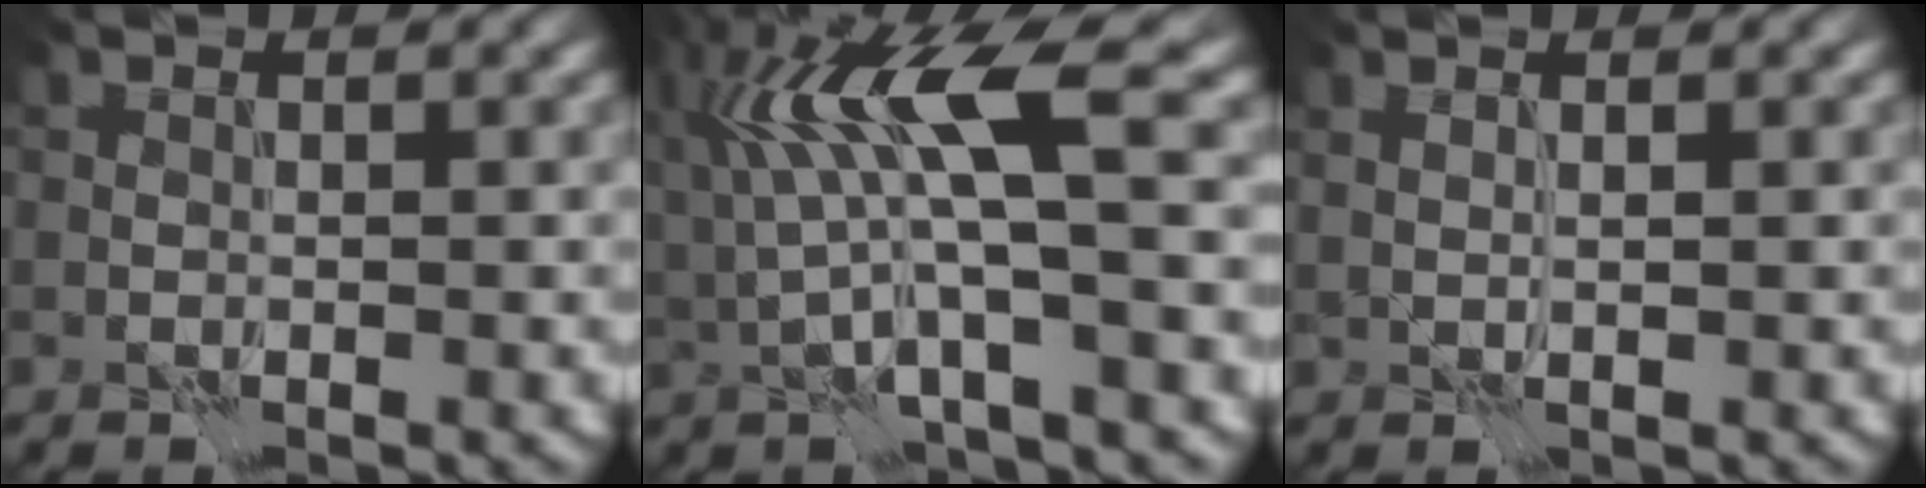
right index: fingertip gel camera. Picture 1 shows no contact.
{"total": 9.7, "force": [1.7, 2.4, 9.3], "torque": [-0.187, 0.007, 0.032]}
{"total": 1.1, "force": [0.7, 0.2, 0.8], "torque": [-0.014, -0.004, 0.006]}